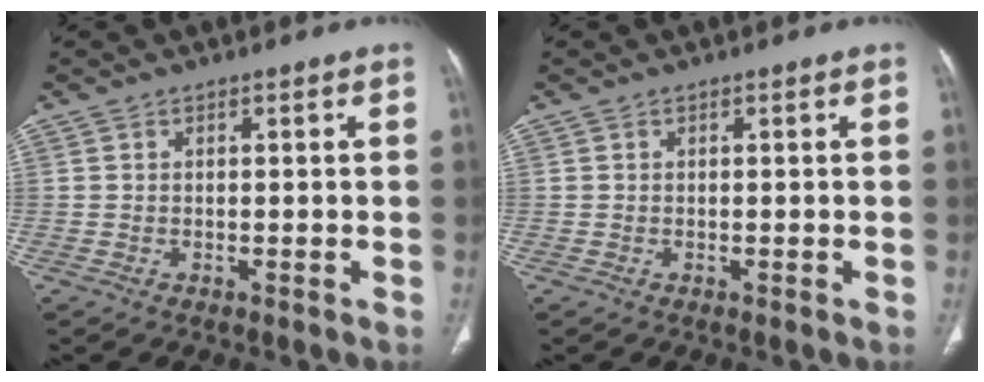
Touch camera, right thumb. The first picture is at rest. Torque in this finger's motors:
{"motor_torque": [-0.17, -0.46, 0.28, -0.09, 0.03]}